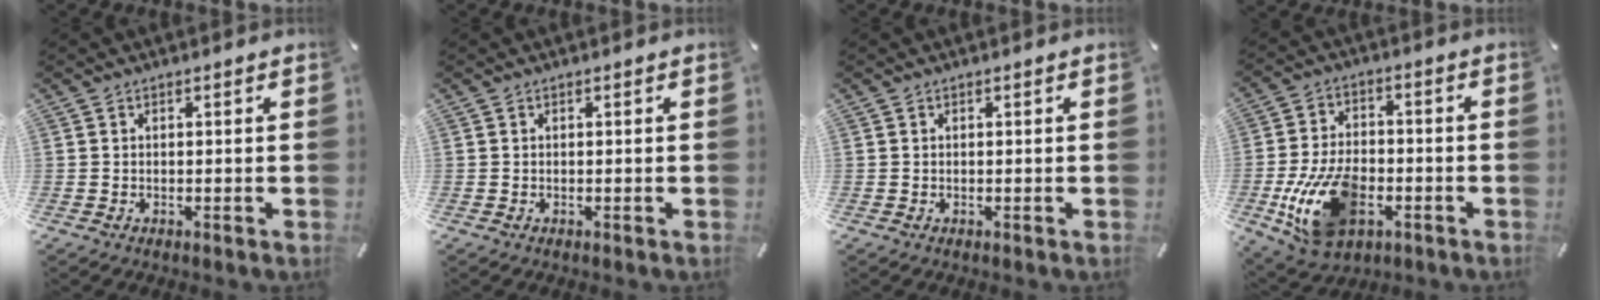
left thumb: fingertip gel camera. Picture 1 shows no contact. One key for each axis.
{"total": 0.0}
{"total": 0.0}
{"total": 14.9, "fx": -4.2, "fy": 10.2, "fz": 10.1, "tx": -0.198, "ty": 0.007, "tz": -0.073}